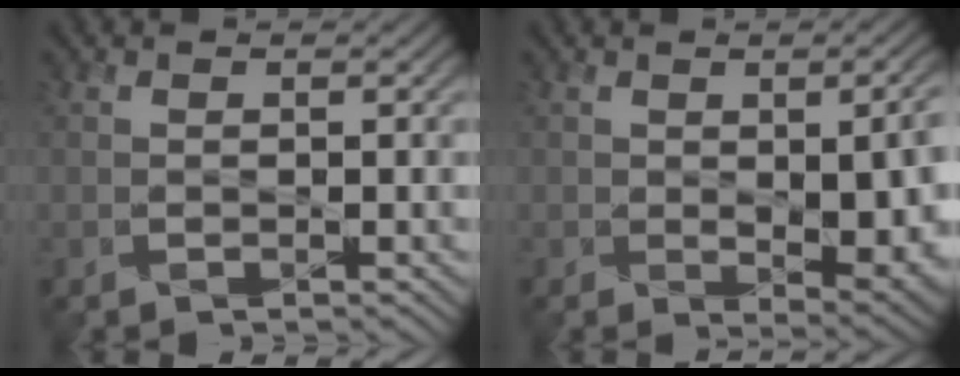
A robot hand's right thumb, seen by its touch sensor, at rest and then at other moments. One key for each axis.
{"total": 9.5, "fx": -1.3, "fy": 5.1, "fz": 7.9, "tx": -0.109, "ty": -0.032, "tz": 0.009}